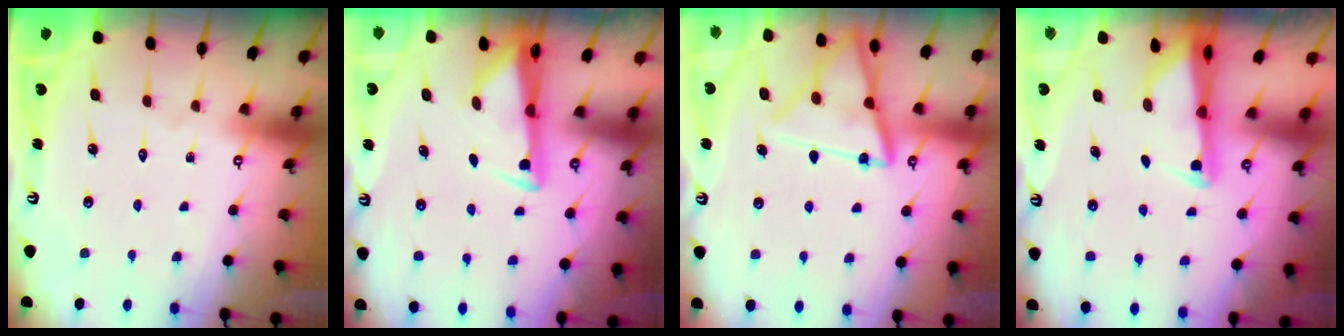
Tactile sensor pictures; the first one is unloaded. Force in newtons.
{"total": 2.9, "press": 2.8, "slide": 0.9}
{"total": 15.4, "press": 15.3, "slide": 1.8}
{"total": 2.4, "press": 2.3, "slide": 0.5}